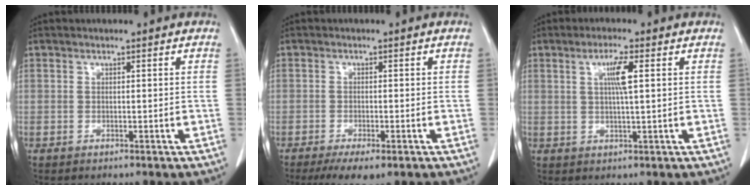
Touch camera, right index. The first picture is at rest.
{"total": 5.1, "force": [-3.3, 1.2, 3.7], "torque": [-0.059, -0.013, -0.048]}
{"total": 4.3, "force": [1.2, 0.0, 4.1], "torque": [-0.074, 0.000, 0.021]}